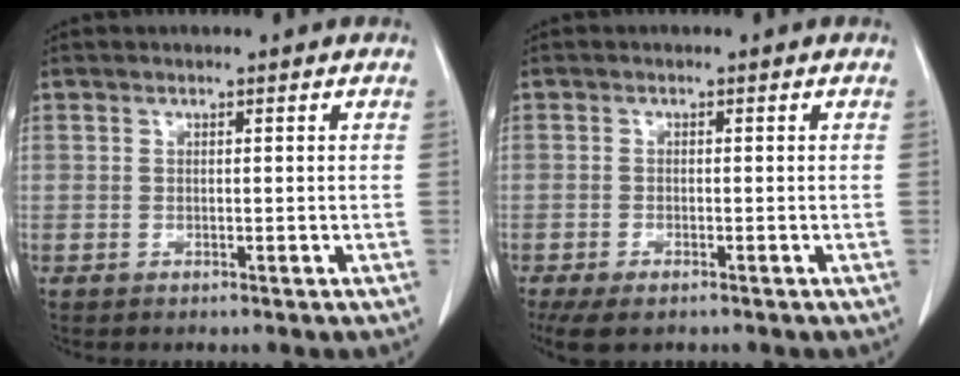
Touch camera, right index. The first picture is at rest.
{"total": 5.1, "force": [-3.6, 1.9, 3.0], "torque": [-0.054, -0.012, -0.059]}